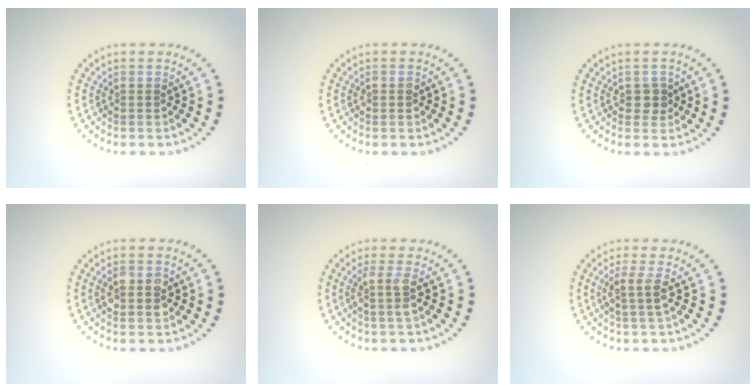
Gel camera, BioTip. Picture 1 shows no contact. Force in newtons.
{"total": 1.0, "press": 1.0, "slide": 0.2}
{"total": 1.4, "press": 1.4, "slide": 0.4}
{"total": 2.9, "press": 2.9, "slide": 0.2}
{"total": 2.0, "press": 1.6, "slide": 1.2}
{"total": 2.1, "press": 1.7, "slide": 1.2}